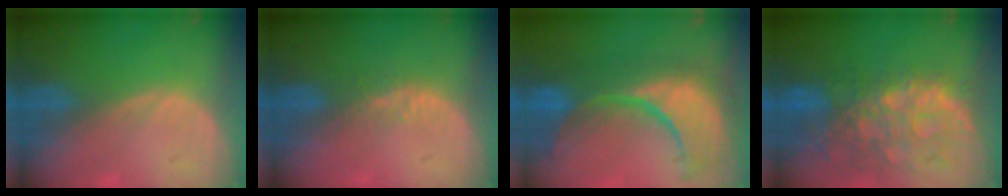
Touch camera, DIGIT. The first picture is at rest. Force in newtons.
{"total": 2.8, "press": 2.1, "slide": 1.8}
{"total": 13.6, "press": 11.8, "slide": 6.8}
{"total": 12.0, "press": 10.0, "slide": 6.7}